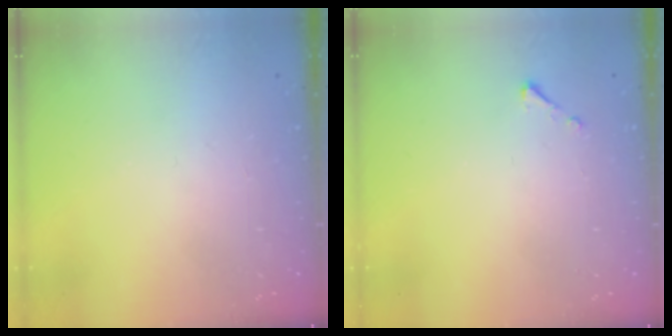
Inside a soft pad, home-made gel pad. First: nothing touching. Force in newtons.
{"total": 2.5, "press": 2.5, "slide": 0.3}